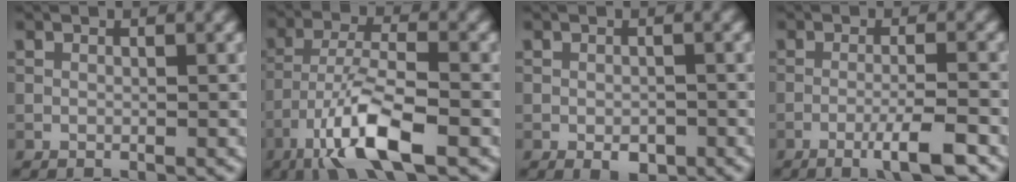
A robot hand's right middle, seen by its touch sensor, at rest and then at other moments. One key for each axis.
{"total": 8.2, "fx": -4.7, "fy": 2.0, "fz": 6.4, "tx": -0.121, "ty": 0.003, "tz": -0.095}
{"total": 1.7, "fx": -0.8, "fy": 1.0, "fz": 1.2, "tx": -0.020, "ty": -0.002, "tz": -0.011}
{"total": 4.2, "fx": -2.3, "fy": 0.4, "fz": 3.5, "tx": -0.056, "ty": 0.006, "tz": -0.048}